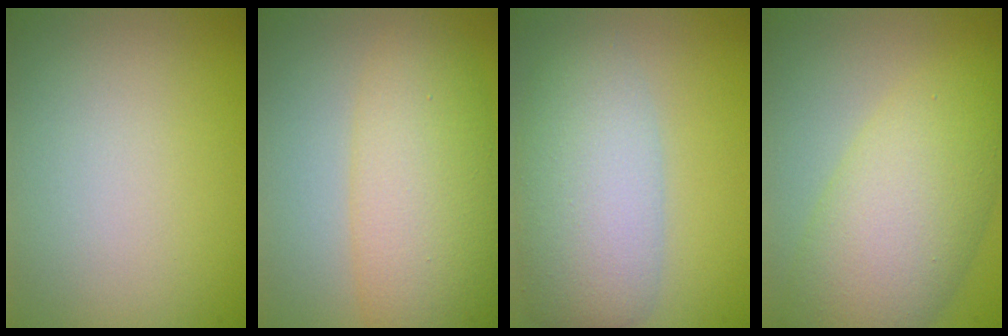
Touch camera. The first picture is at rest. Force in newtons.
{"total": 7.8, "press": 7.8, "slide": 0.1}
{"total": 7.0, "press": 7.0, "slide": 0.4}
{"total": 8.4, "press": 8.4, "slide": 0.2}